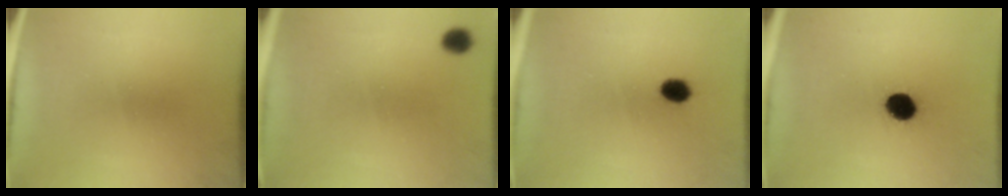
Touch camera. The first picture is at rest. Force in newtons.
{"total": 2.2}
{"total": 3.4}
{"total": 9.1}